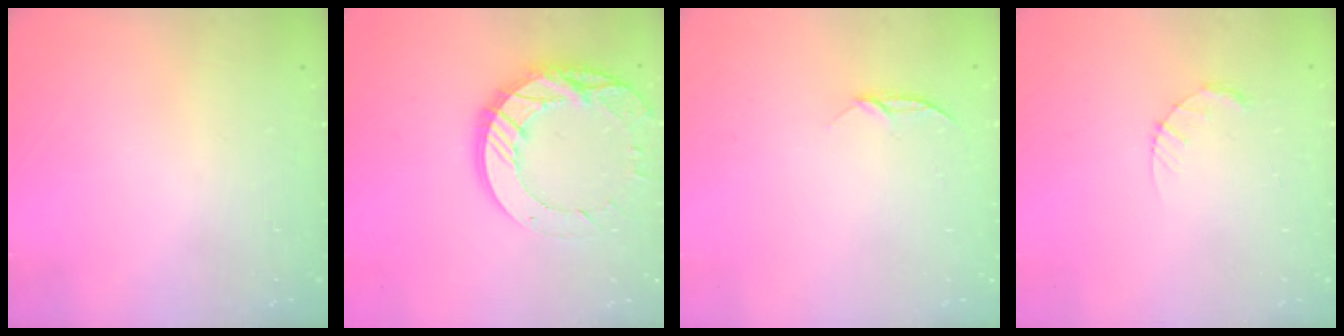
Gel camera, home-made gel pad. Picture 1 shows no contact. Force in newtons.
{"total": 17.3, "press": 17.2, "slide": 1.8}
{"total": 4.0, "press": 4.0, "slide": 0.4}
{"total": 3.4, "press": 3.4, "slide": 0.4}